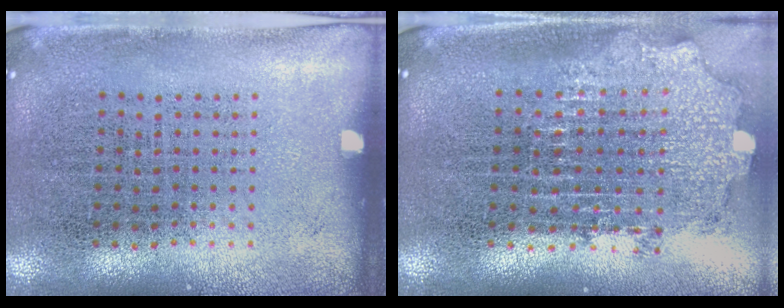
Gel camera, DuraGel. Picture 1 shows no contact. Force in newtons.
{"total": 2.0, "press": 1.5, "slide": 1.3}